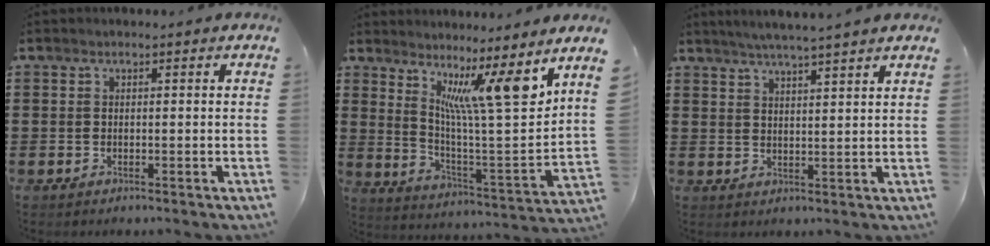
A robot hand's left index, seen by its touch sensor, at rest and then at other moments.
{"total": 10.0, "force": [6.3, -0.5, 7.8], "torque": [-0.138, -0.053, 0.092]}
{"total": 3.5, "force": [3.2, -0.8, 1.2], "torque": [-0.034, -0.014, 0.055]}